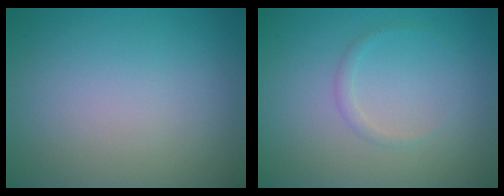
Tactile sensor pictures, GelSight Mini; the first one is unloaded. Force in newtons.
{"total": 0.8, "press": 0.8, "slide": 0.0}